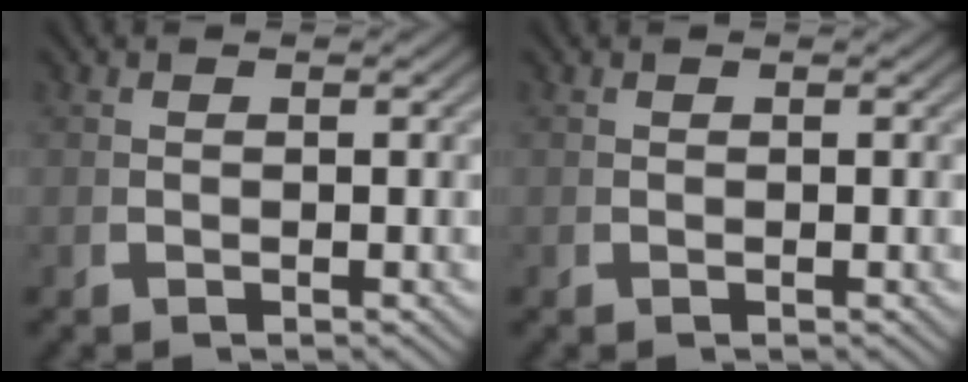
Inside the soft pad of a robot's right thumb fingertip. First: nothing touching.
{"total": 0.0}